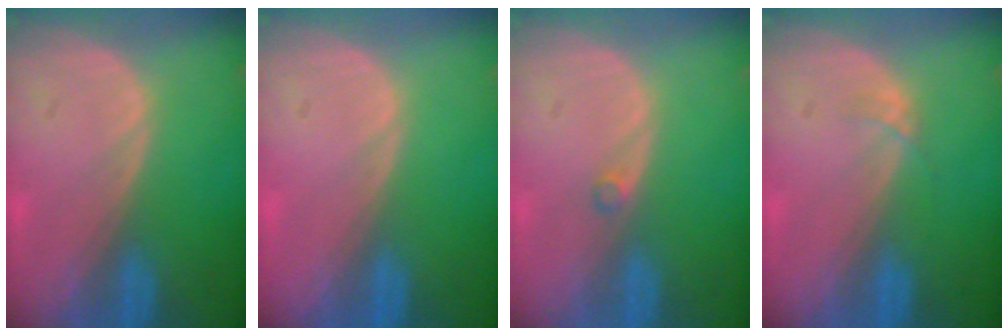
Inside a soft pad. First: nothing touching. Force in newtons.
{"total": 0.0}
{"total": 0.7, "press": 0.7, "slide": 0.1}
{"total": 0.9, "press": 0.9, "slide": 0.1}